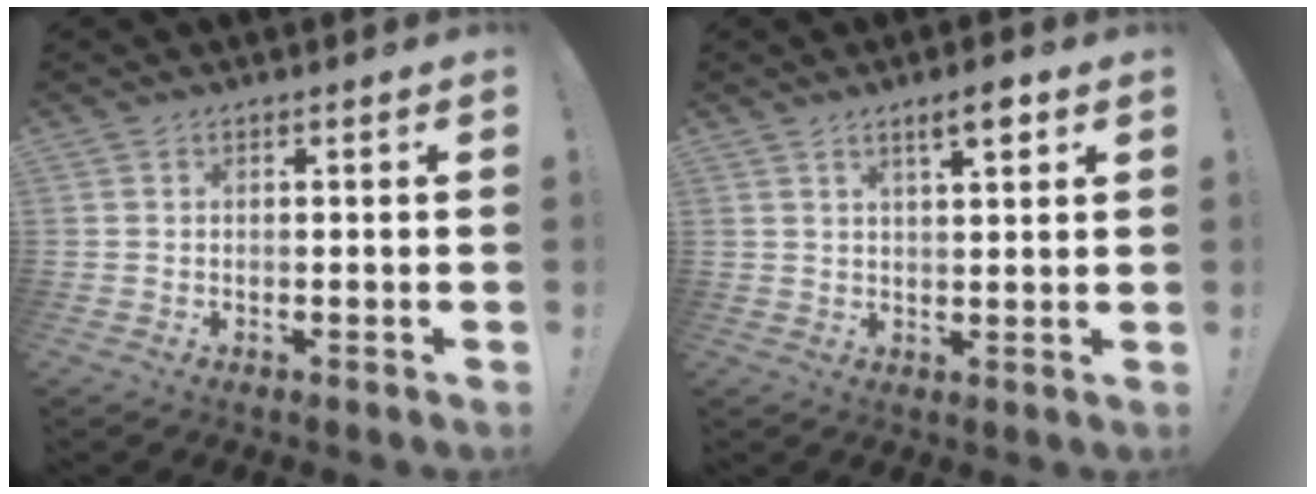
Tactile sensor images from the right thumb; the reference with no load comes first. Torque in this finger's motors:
{"motor_torque": [-0.16, -0.08, 0.04, 0.15, -0.05]}